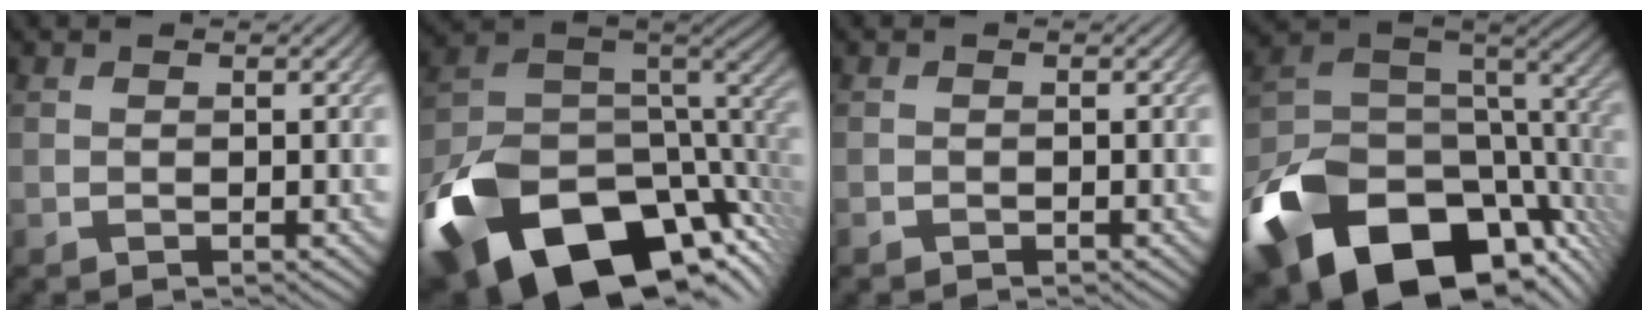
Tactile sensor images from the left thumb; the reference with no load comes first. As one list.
[{"total": 19.8, "force": [-11.1, 9.8, 13.0], "torque": [-0.278, -0.042, -0.157]}, {"total": 0.6, "force": [-0.5, 0.3, 0.1], "torque": [-0.002, -0.004, -0.010]}, {"total": 20.4, "force": [-10.7, 11.9, 12.7], "torque": [-0.288, -0.047, -0.156]}]